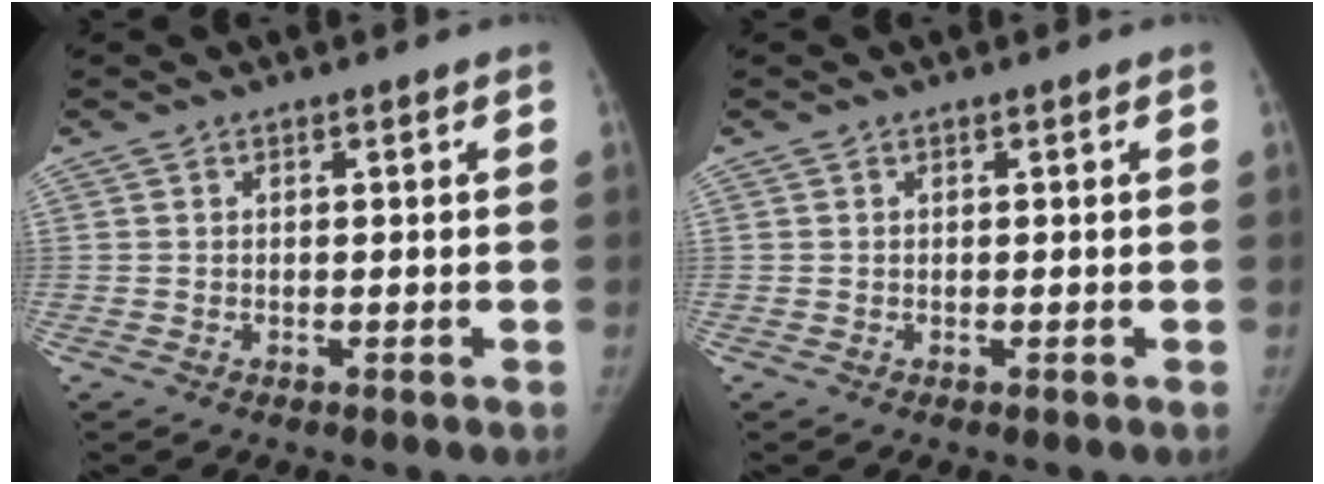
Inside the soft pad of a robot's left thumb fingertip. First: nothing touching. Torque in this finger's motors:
{"motor_torque": [0.02, -0.02, 0.15, -0.27, 0.00]}